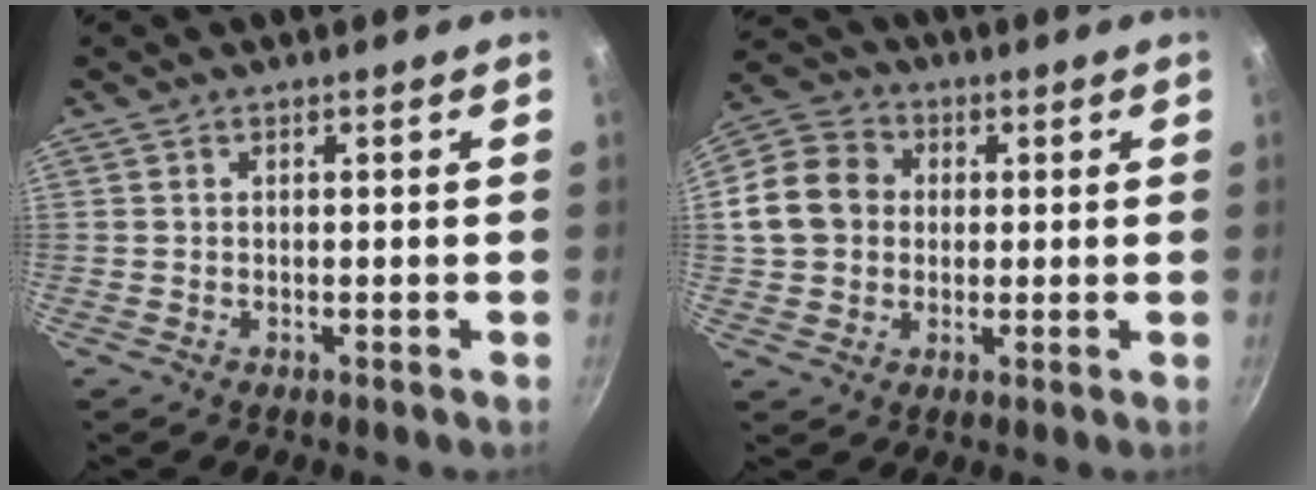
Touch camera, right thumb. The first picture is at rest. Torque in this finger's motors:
{"motor_torque": [0.19, 0.19, 0.42, -0.38, 0.27]}